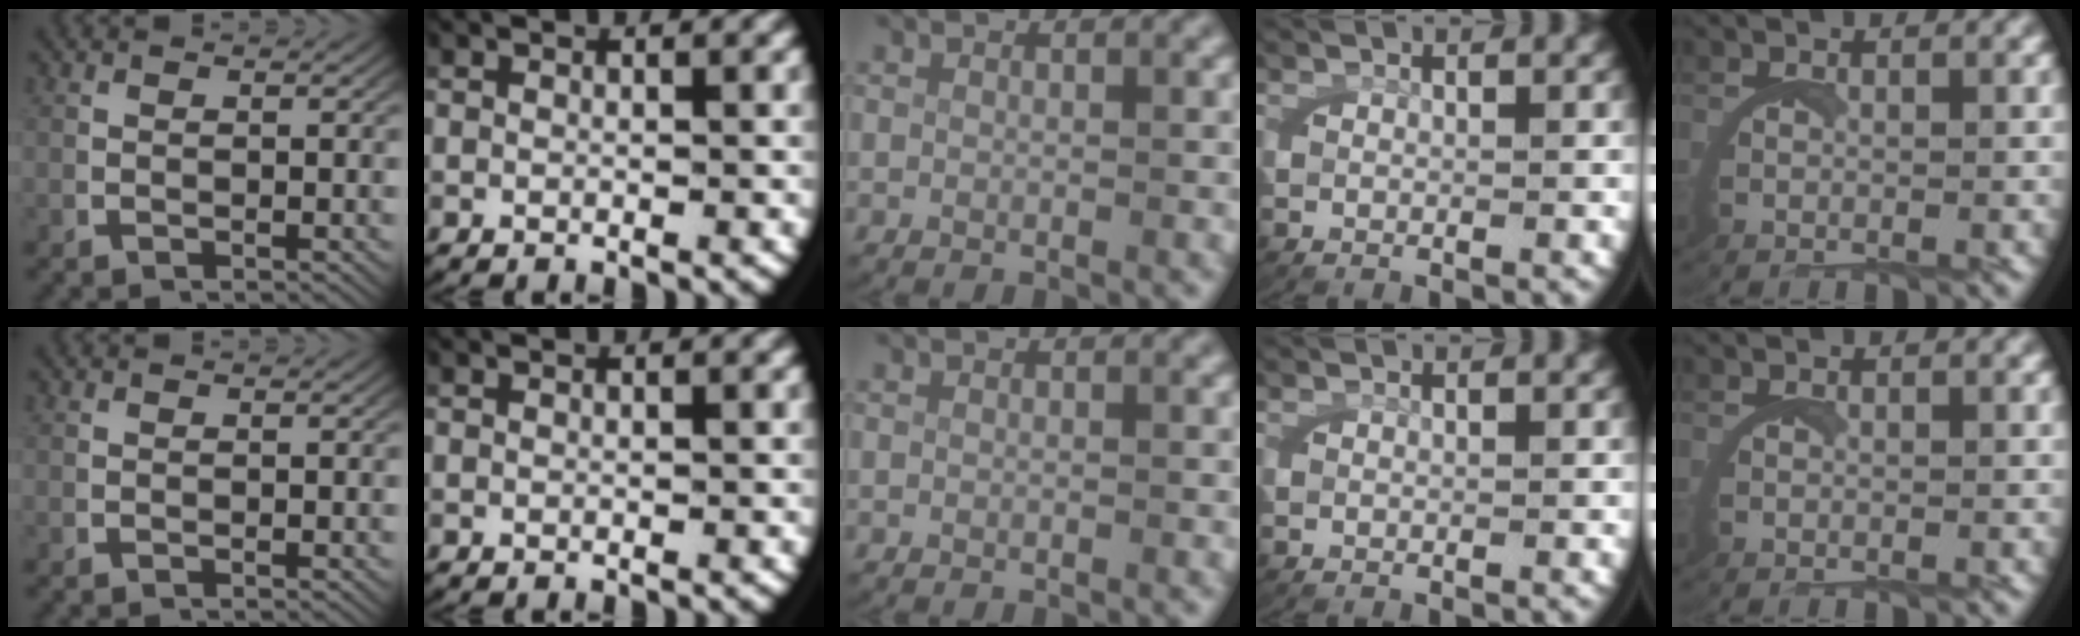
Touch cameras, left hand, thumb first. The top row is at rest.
{}